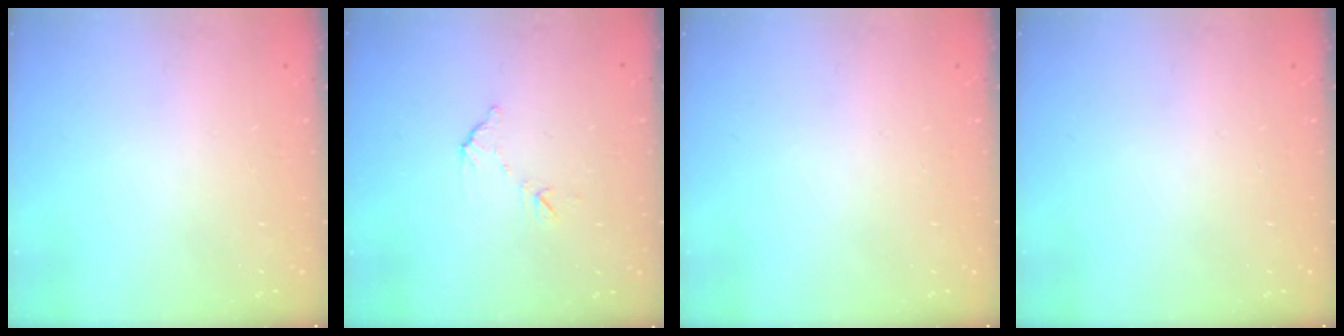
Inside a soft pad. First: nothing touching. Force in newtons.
{"total": 7.0, "press": 6.9, "slide": 0.3}
{"total": 0.0}
{"total": 0.0}